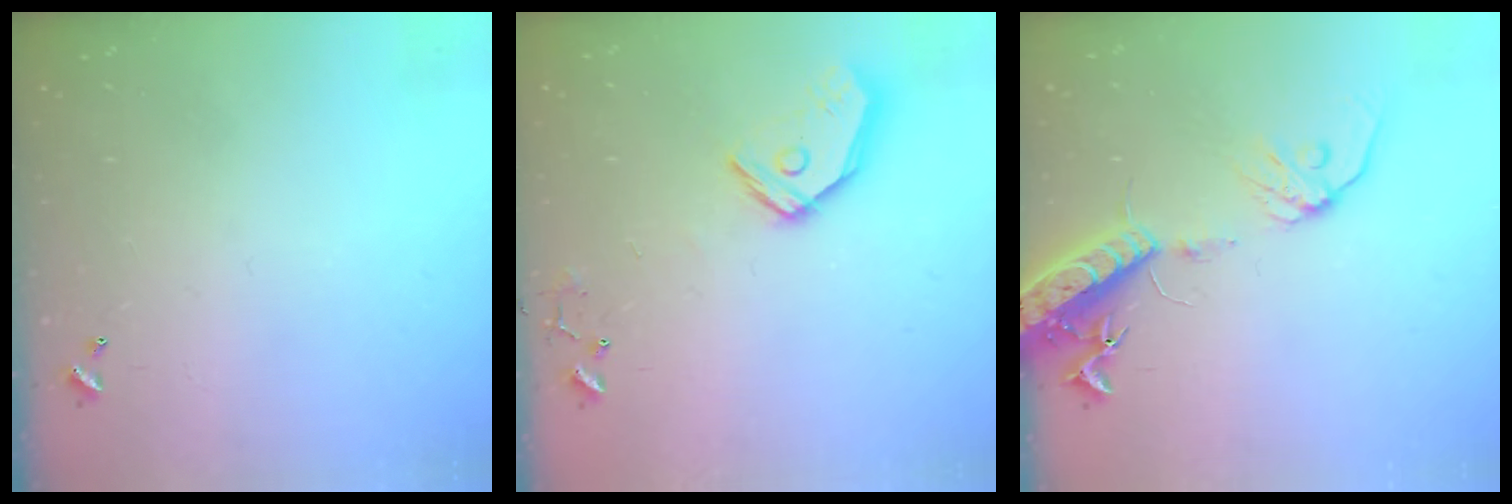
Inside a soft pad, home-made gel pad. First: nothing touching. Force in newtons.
{"total": 13.9, "press": 13.7, "slide": 2.3}
{"total": 15.2, "press": 14.8, "slide": 3.4}